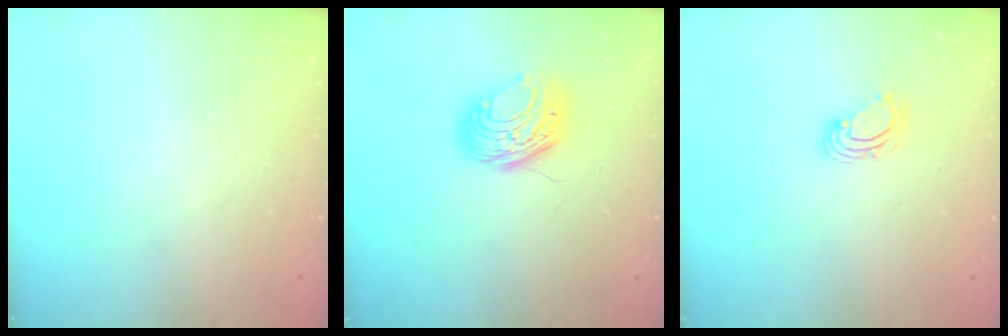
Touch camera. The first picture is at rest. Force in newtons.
{"total": 9.0, "press": 9.0, "slide": 0.5}
{"total": 3.2, "press": 3.2, "slide": 0.1}